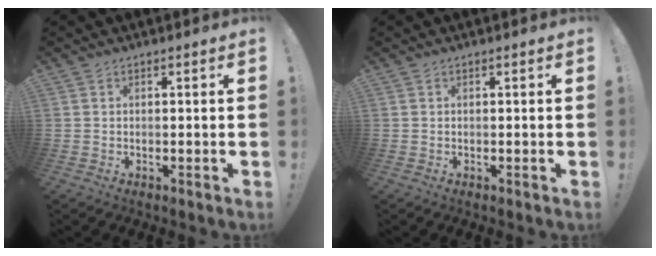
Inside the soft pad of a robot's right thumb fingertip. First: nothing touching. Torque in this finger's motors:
{"motor_torque": [0.00, 0.00, 0.00, 0.00, 0.00]}